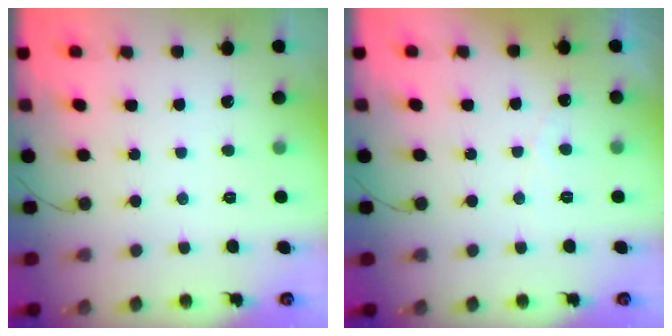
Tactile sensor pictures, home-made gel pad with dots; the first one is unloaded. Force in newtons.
{"total": 3.0, "press": 3.0, "slide": 0.2}